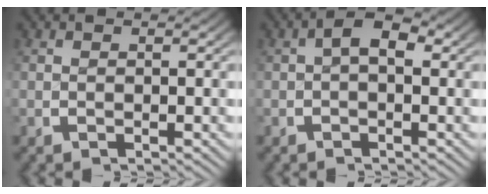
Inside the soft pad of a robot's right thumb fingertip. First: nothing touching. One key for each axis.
{"total": 3.3, "fx": 0.6, "fy": 2.0, "fz": 2.6, "tx": -0.037, "ty": 0.006, "tz": 0.000}